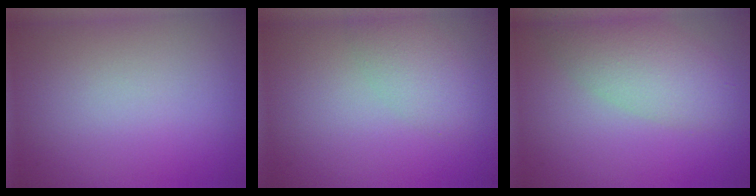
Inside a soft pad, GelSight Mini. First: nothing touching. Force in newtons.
{"total": 2.6, "press": 2.6, "slide": 0.1}
{"total": 4.9, "press": 4.8, "slide": 0.6}